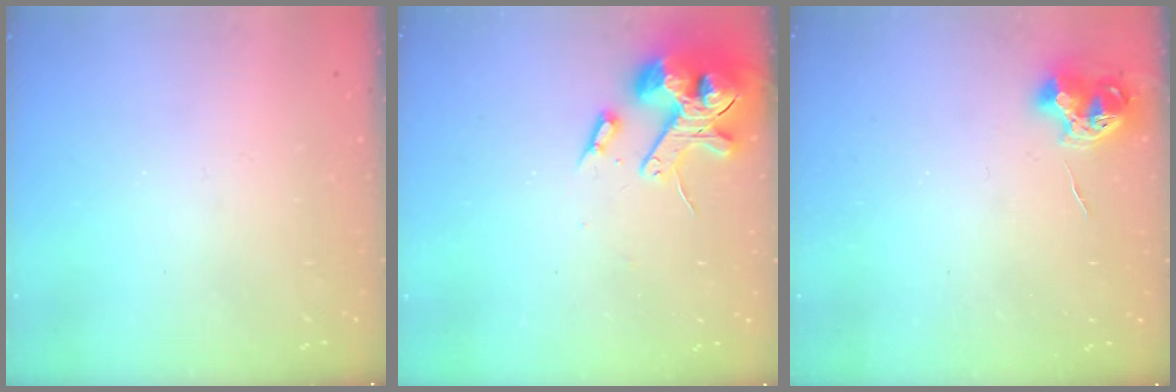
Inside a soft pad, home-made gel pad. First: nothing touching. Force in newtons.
{"total": 16.6, "press": 16.4, "slide": 2.6}
{"total": 8.4, "press": 8.4, "slide": 0.3}